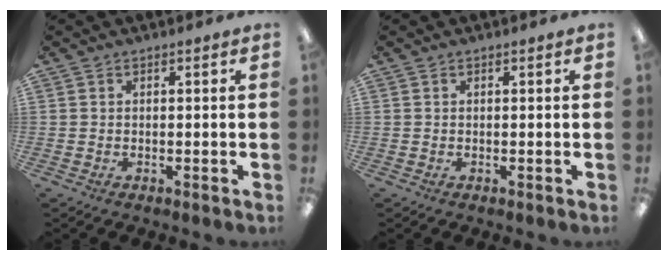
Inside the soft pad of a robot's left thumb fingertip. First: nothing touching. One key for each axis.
{"total": 0.0}